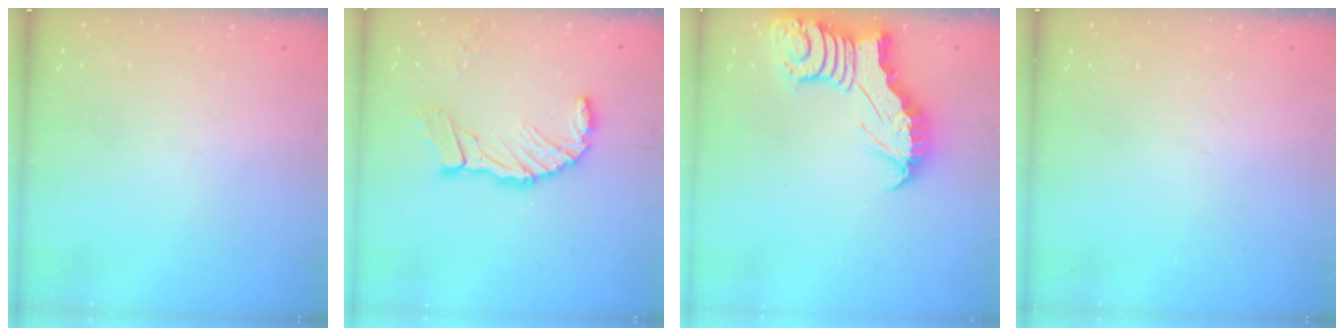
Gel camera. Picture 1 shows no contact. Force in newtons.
{"total": 11.6, "press": 11.6, "slide": 1.1}
{"total": 7.2, "press": 7.2, "slide": 0.7}
{"total": 0.0}